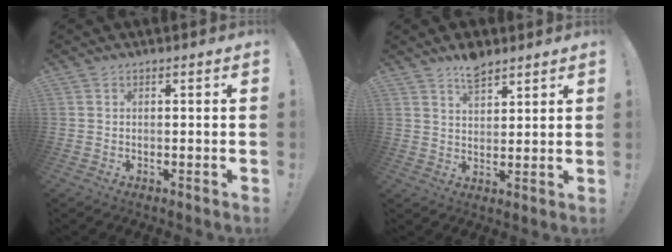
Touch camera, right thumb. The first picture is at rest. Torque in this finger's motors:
{"motor_torque": [-0.05, 1.36, 0.44, 0.22, 0.00]}